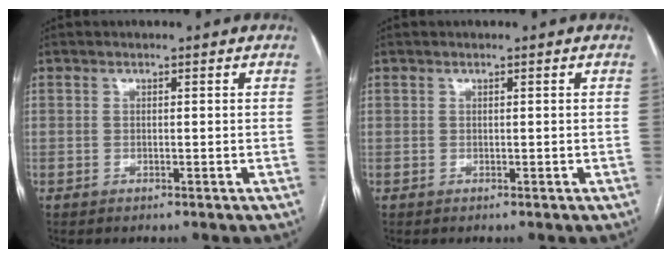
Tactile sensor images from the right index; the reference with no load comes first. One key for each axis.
{"total": 0.0}